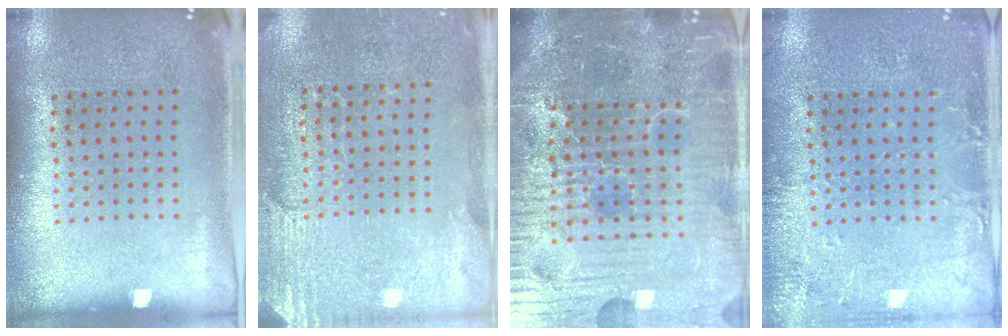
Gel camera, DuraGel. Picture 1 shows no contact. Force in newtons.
{"total": 2.7, "press": 2.5, "slide": 0.9}
{"total": 6.9, "press": 6.2, "slide": 3.1}
{"total": 2.5, "press": 2.5, "slide": 0.3}